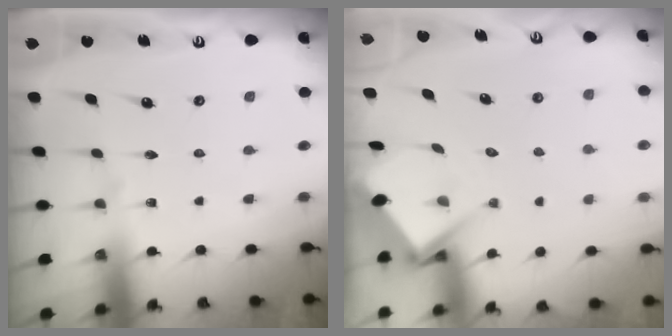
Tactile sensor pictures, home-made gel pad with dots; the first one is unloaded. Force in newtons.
{"total": 5.4, "press": 5.4, "slide": 0.2}